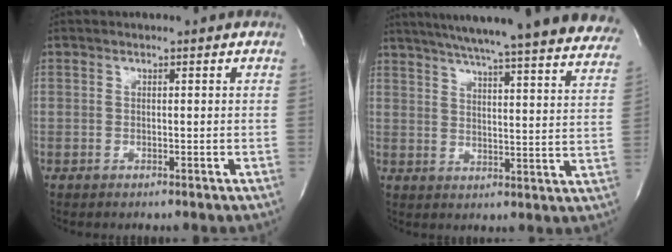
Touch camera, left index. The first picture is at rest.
{"total": 32.9, "force": [29.4, 2.6, 14.7], "torque": [-0.201, -0.066, 0.353]}